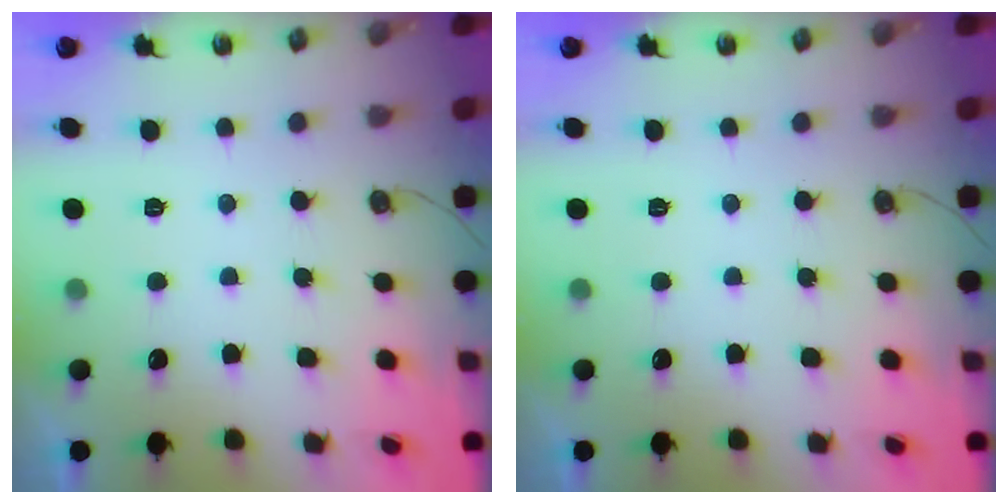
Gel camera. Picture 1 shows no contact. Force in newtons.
{"total": 0.0}